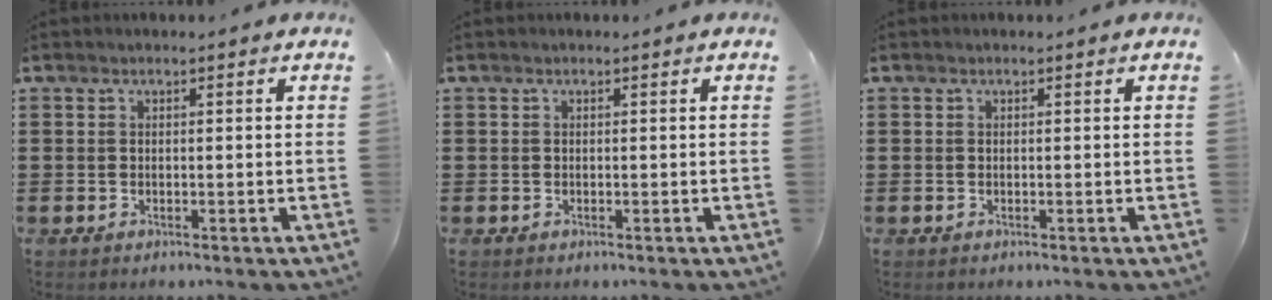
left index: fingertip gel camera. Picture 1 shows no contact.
{"total": 0.0}
{"total": 0.0}